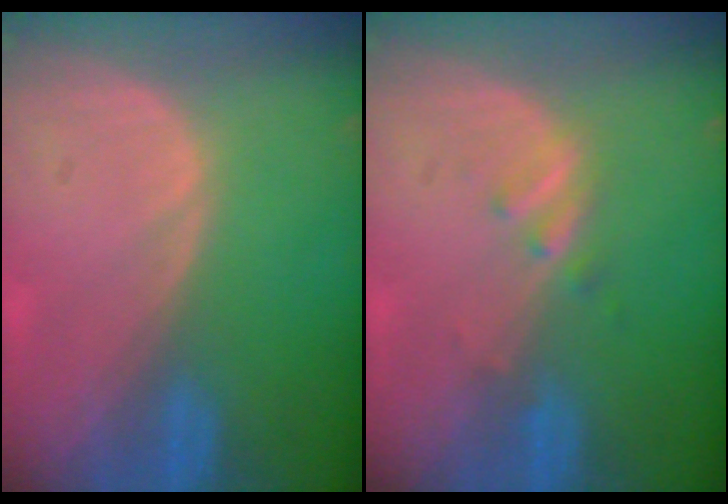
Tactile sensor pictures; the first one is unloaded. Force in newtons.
{"total": 1.9, "press": 1.9, "slide": 0.3}